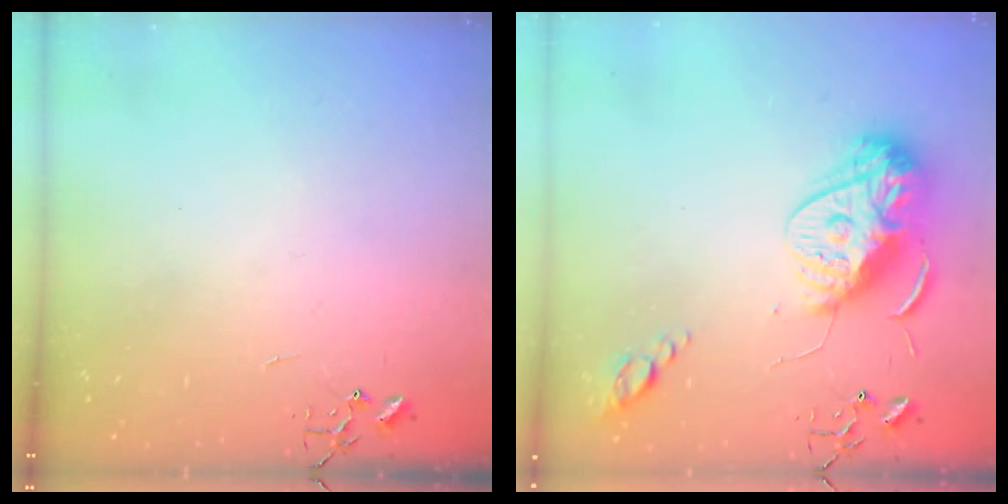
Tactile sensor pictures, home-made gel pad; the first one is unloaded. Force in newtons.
{"total": 15.8, "press": 15.7, "slide": 1.7}